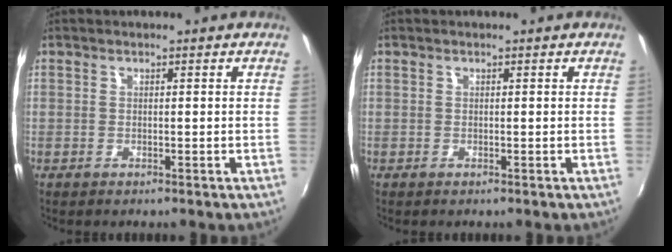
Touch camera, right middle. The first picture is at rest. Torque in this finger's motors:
{"motor_torque": [0.06, -0.22, -0.02, 0.01]}